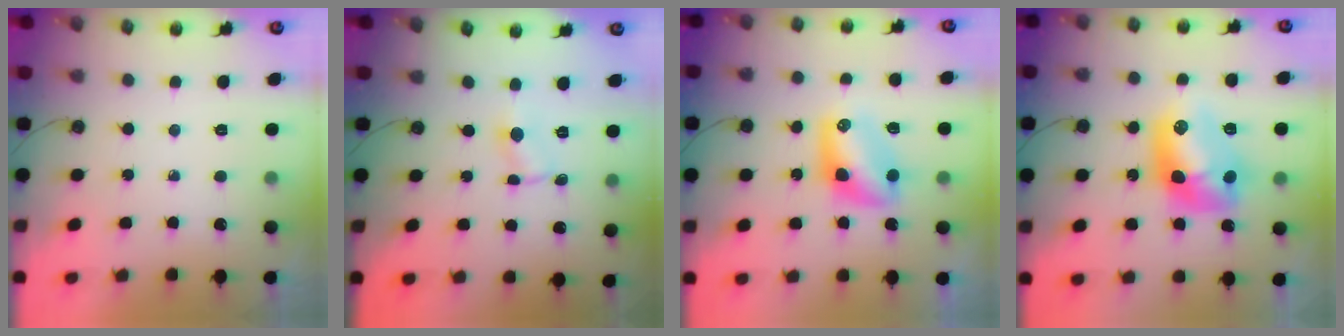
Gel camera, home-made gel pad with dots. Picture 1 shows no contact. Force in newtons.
{"total": 1.1, "press": 1.1, "slide": 0.2}
{"total": 8.5, "press": 8.5, "slide": 0.8}
{"total": 12.8, "press": 12.8, "slide": 1.1}